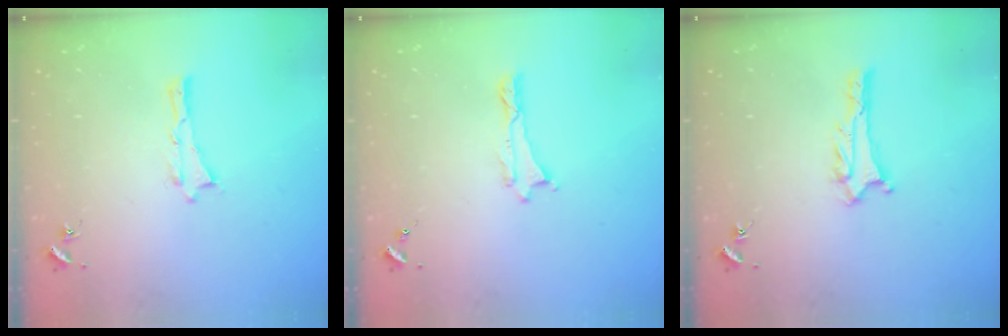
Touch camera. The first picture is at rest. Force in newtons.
{"total": 0.0}
{"total": 2.7, "press": 2.7, "slide": 0.2}